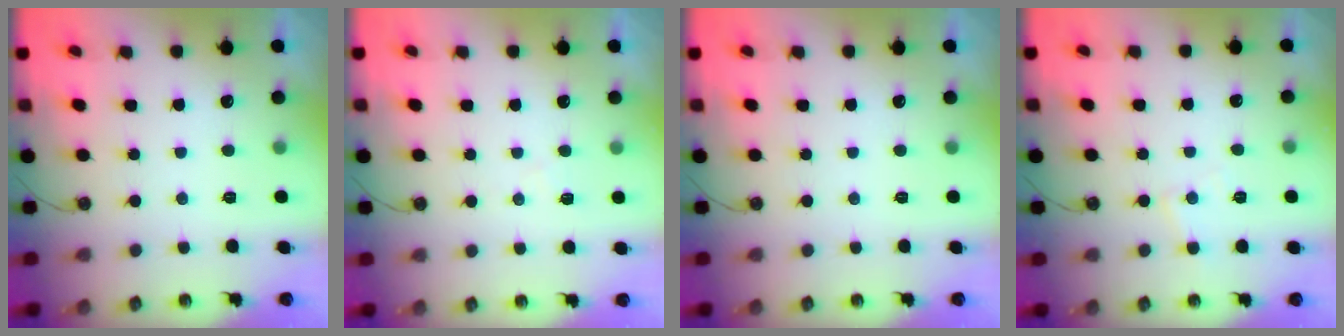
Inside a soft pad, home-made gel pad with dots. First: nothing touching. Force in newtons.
{"total": 5.5, "press": 5.5, "slide": 0.7}
{"total": 0.0}
{"total": 5.3, "press": 5.2, "slide": 0.7}